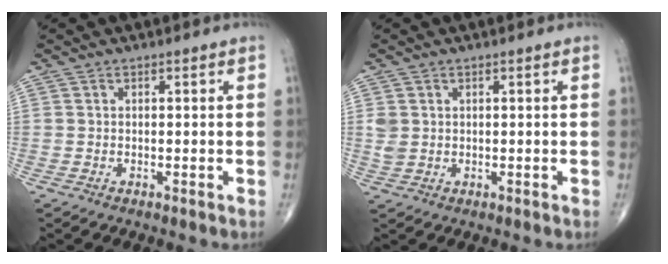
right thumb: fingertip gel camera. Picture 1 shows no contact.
{"total": 2.3, "force": [0.4, 1.9, 1.2], "torque": [-0.026, 0.000, 0.014]}